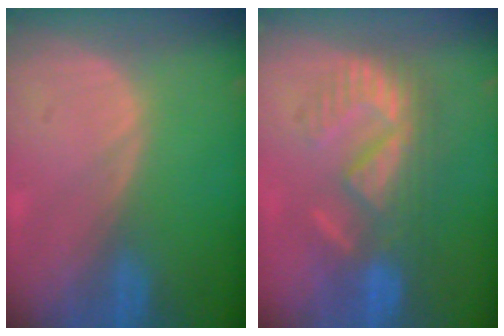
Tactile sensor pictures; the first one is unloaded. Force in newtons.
{"total": 8.7, "press": 8.5, "slide": 1.7}